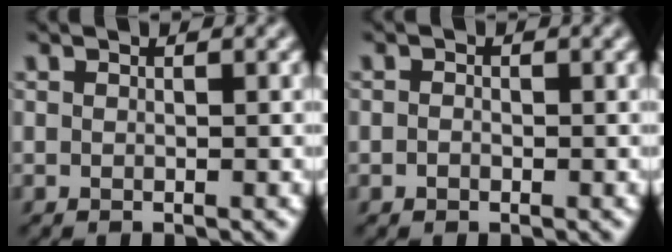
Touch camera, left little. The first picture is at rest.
{"total": 0.7, "force": [-0.3, 0.6, 0.3], "torque": [-0.007, -0.002, -0.008]}